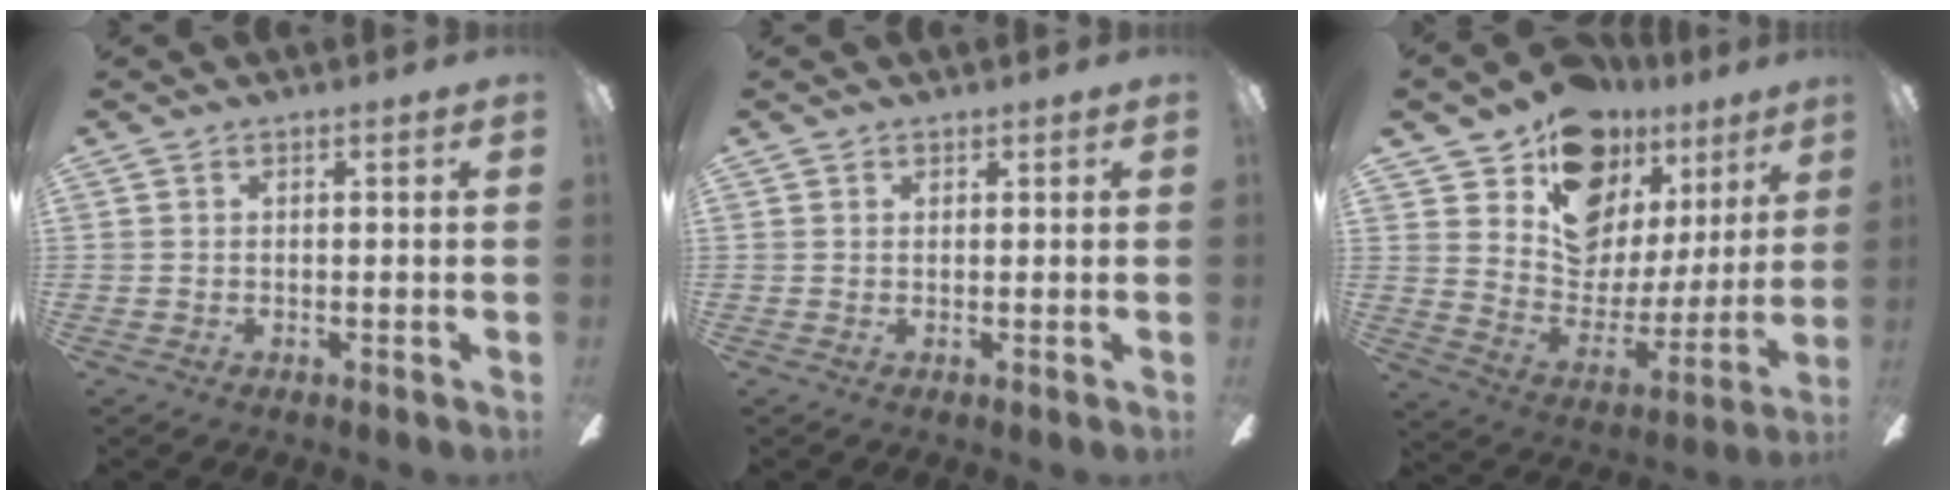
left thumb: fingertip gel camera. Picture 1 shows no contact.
{"total": 0.8, "force": [0.7, 0.5, 0.0], "torque": [-0.002, 0.000, 0.013]}
{"total": 17.0, "force": [12.7, 10.1, 4.8], "torque": [-0.086, -0.100, 0.237]}